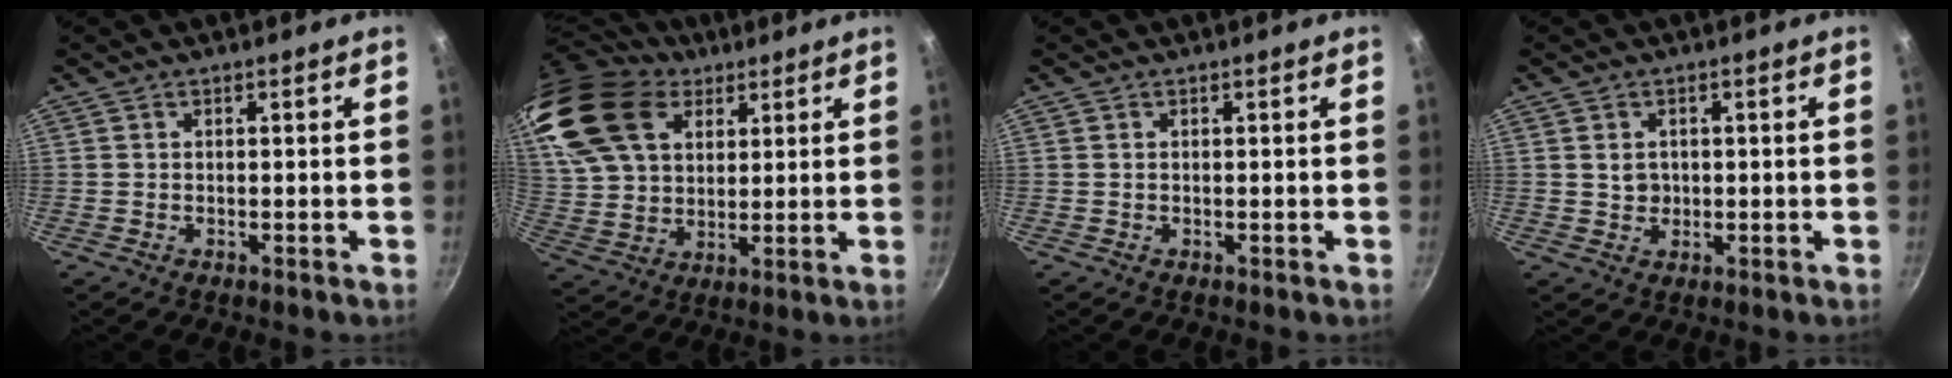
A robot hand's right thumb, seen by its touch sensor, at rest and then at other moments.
{"total": 20.9, "force": [11.6, 13.3, 11.3], "torque": [-0.214, -0.015, 0.221]}
{"total": 0.0}
{"total": 2.6, "force": [0.3, 2.2, 1.3], "torque": [-0.013, 0.000, 0.006]}